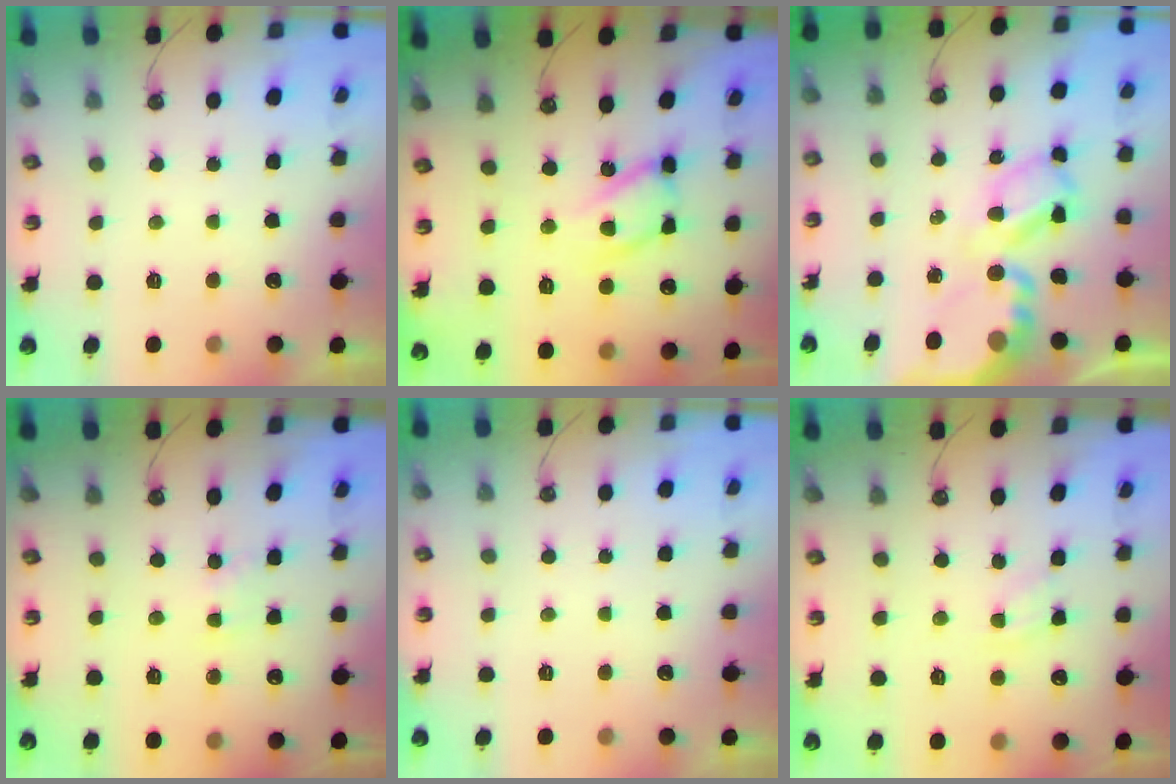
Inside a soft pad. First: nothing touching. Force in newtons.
{"total": 12.2, "press": 12.1, "slide": 1.1}
{"total": 12.0, "press": 11.9, "slide": 0.7}
{"total": 1.9, "press": 1.9, "slide": 0.3}
{"total": 0.0}
{"total": 4.0, "press": 4.0, "slide": 0.6}